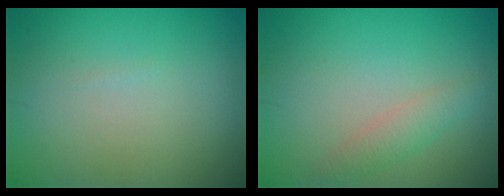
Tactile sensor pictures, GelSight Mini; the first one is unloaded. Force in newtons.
{"total": 1.8, "press": 1.8, "slide": 0.1}